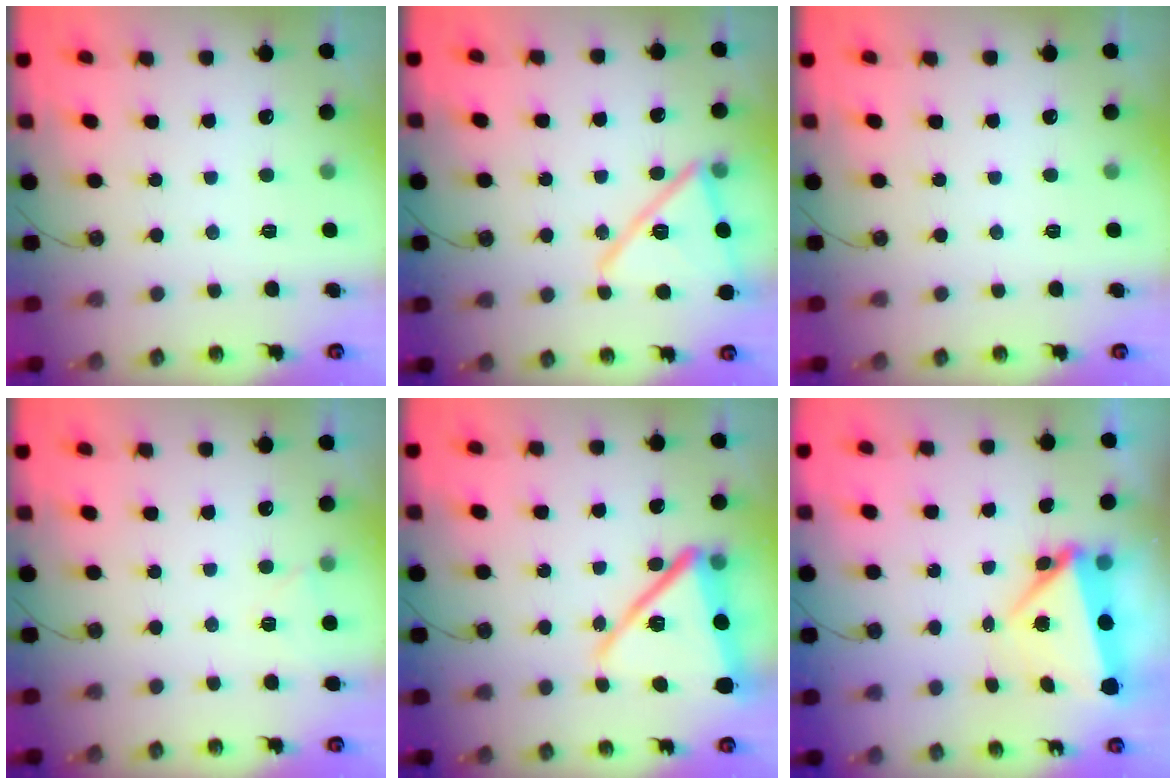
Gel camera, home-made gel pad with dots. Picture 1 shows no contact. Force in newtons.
{"total": 15.9, "press": 15.8, "slide": 1.5}
{"total": 0.0}
{"total": 4.0, "press": 3.3, "slide": 2.3}
{"total": 17.4, "press": 16.9, "slide": 4.2}
{"total": 7.3, "press": 6.2, "slide": 3.9}